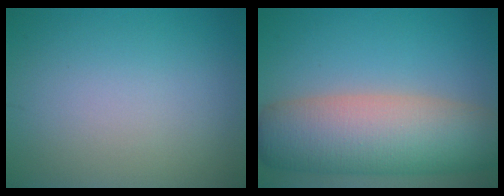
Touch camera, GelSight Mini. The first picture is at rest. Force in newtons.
{"total": 10.8, "press": 10.8, "slide": 1.0}